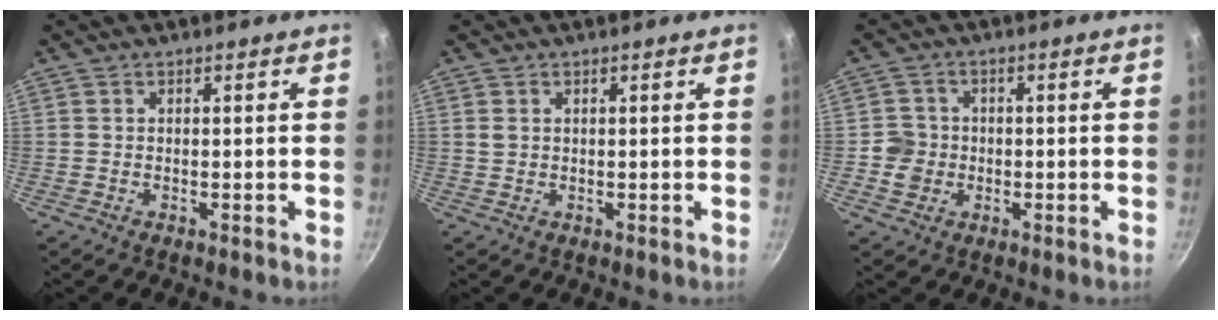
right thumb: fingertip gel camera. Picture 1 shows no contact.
{"total": 0.9, "force": [0.3, 0.7, 0.5], "torque": [-0.008, 0.000, 0.007]}
{"total": 4.4, "force": [-0.7, 4.3, 1.0], "torque": [0.006, 0.012, -0.017]}